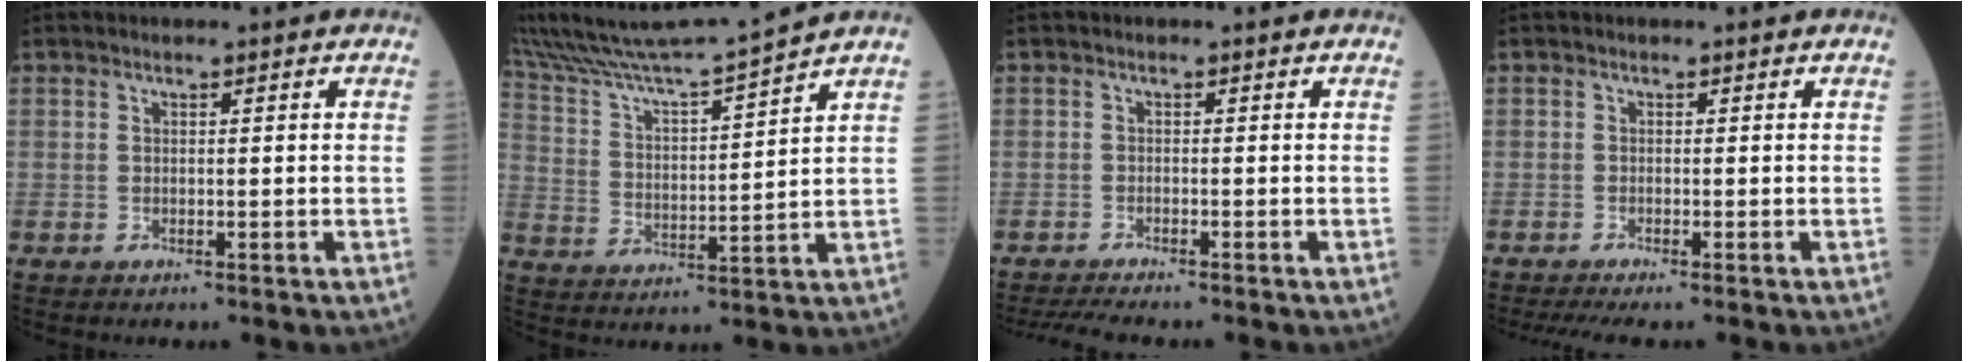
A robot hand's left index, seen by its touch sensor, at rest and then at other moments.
{"total": 14.0, "force": [12.9, -2.4, 4.8], "torque": [-0.103, -0.019, 0.225]}
{"total": 3.9, "force": [-3.6, -0.2, 1.4], "torque": [-0.025, -0.017, -0.062]}
{"total": 3.0, "force": [-2.6, -0.2, 1.6], "torque": [-0.025, -0.008, -0.046]}